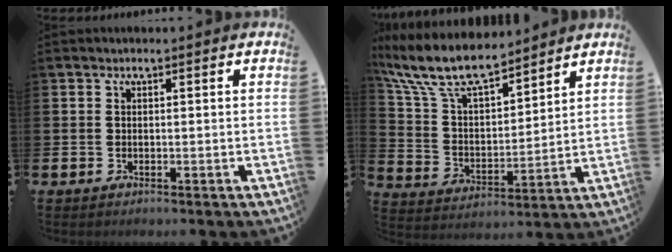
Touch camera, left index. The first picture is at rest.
{"total": 10.2, "force": [9.0, 2.6, 4.1], "torque": [-0.118, -0.049, 0.160]}